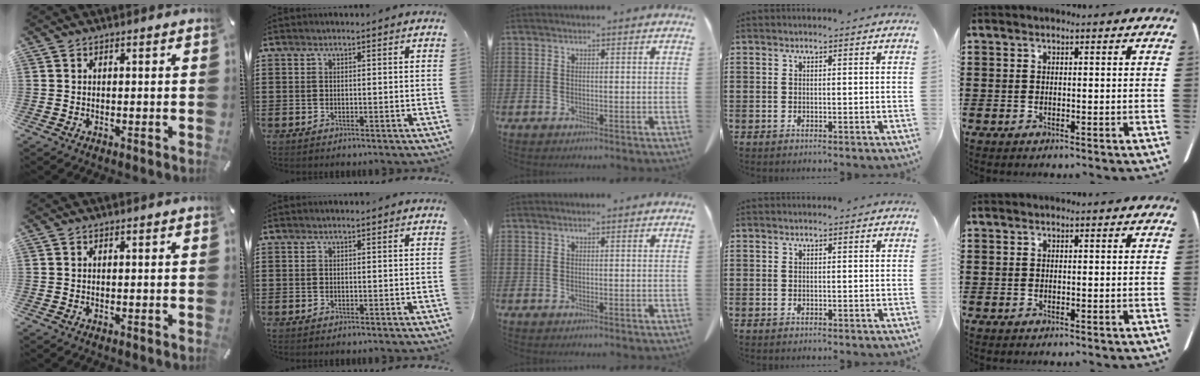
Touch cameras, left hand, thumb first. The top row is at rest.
{}